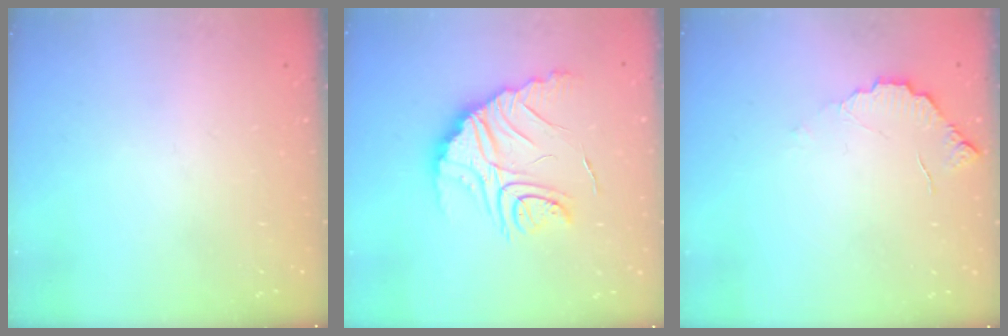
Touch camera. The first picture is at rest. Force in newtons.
{"total": 13.3, "press": 13.3, "slide": 0.5}
{"total": 4.0, "press": 4.0, "slide": 0.3}